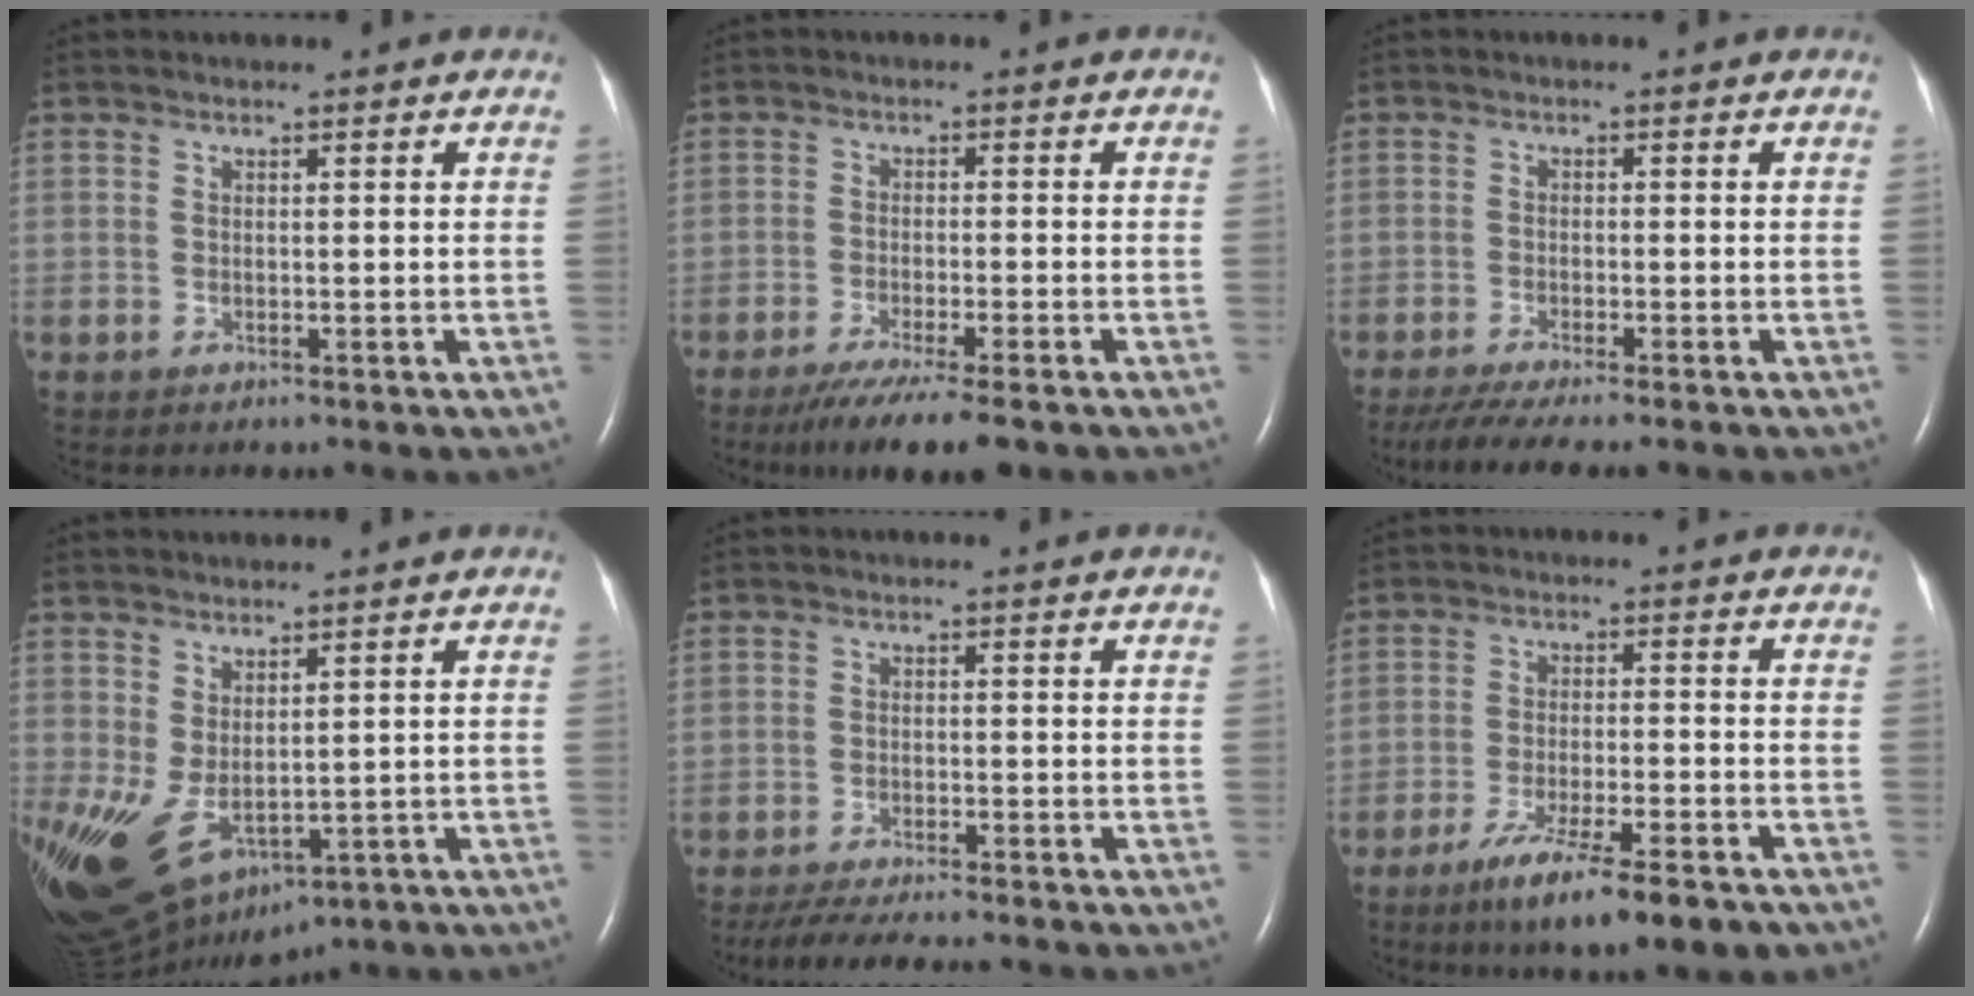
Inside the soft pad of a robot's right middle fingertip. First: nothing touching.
{"total": 8.7, "force": [-6.6, 0.2, 5.7], "torque": [-0.091, -0.022, -0.104]}
{"total": 7.6, "force": [-6.4, 0.1, 4.1], "torque": [-0.066, -0.019, -0.103]}
{"total": 12.8, "force": [-3.8, 6.8, 10.1], "torque": [-0.202, -0.016, -0.033]}
{"total": 8.9, "force": [-7.8, 0.6, 4.1], "torque": [-0.066, -0.021, -0.122]}
{"total": 12.9, "force": [-8.9, 1.6, 9.1], "torque": [-0.139, -0.027, -0.136]}